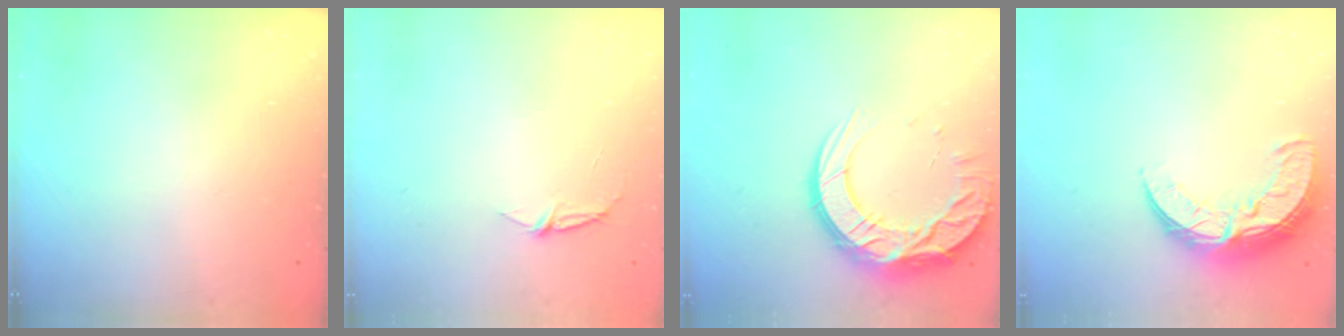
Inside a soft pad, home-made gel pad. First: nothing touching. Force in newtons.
{"total": 3.9, "press": 3.9, "slide": 0.4}
{"total": 16.5, "press": 16.5, "slide": 1.4}
{"total": 11.4, "press": 11.3, "slide": 0.8}